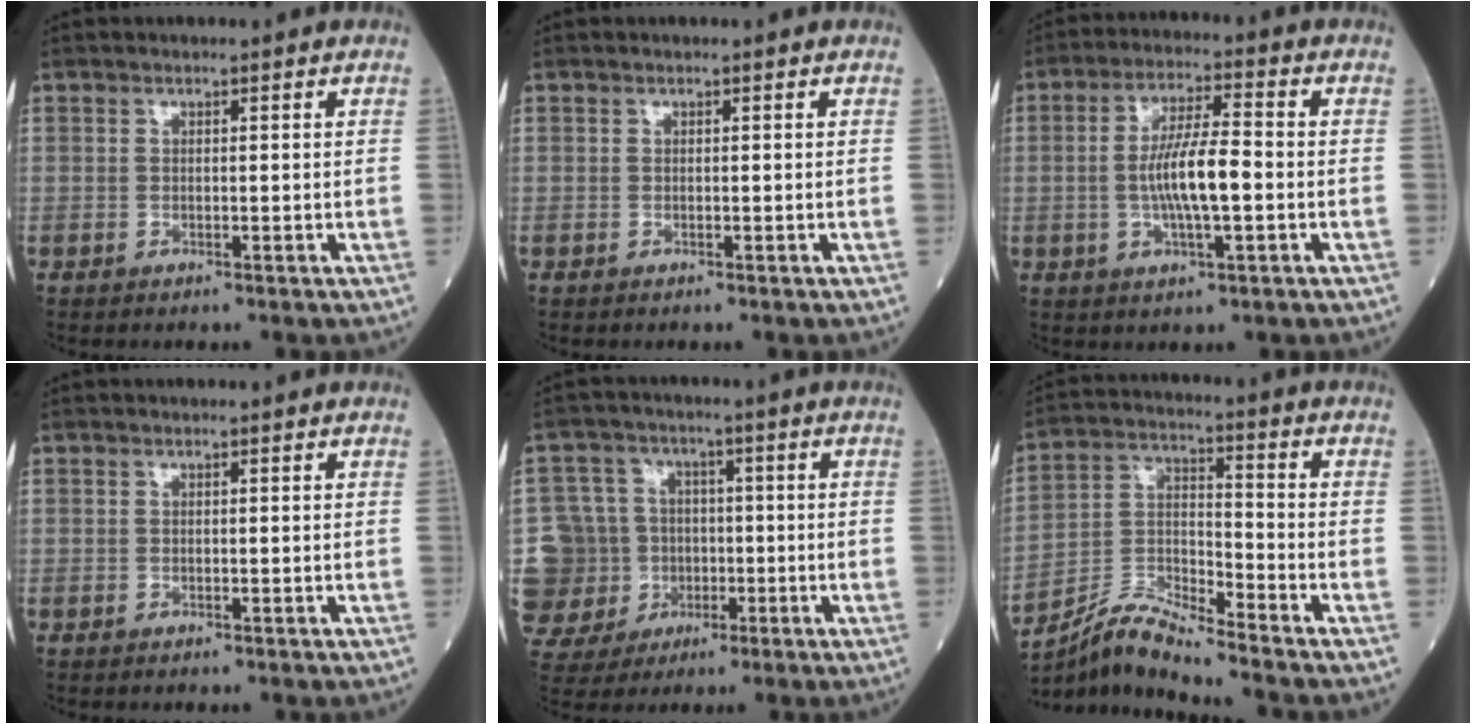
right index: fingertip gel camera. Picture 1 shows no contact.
{"total": 0.0}
{"total": 8.7, "force": [-1.1, 1.4, 8.5], "torque": [-0.162, 0.004, -0.022]}
{"total": 0.0}
{"total": 11.1, "force": [-1.4, 10.7, 2.5], "torque": [-0.083, 0.031, -0.006]}
{"total": 8.5, "force": [-7.9, -0.4, 3.1], "torque": [-0.072, 0.002, -0.150]}